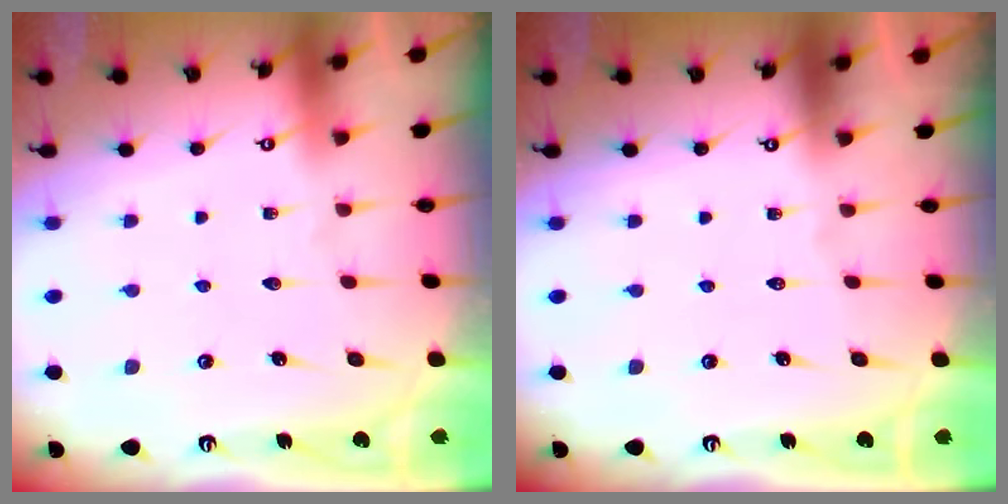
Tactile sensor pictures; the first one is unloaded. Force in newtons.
{"total": 0.0}